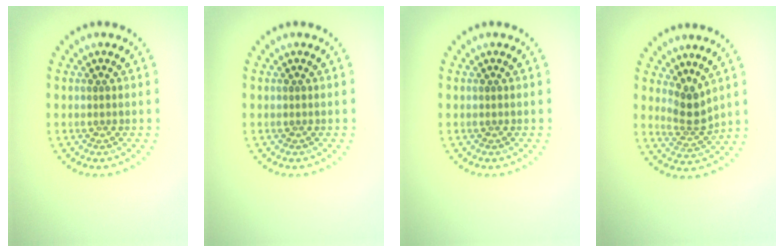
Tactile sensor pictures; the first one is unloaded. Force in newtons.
{"total": 0.0}
{"total": 0.0}
{"total": 2.5, "press": 1.7, "slide": 1.8}